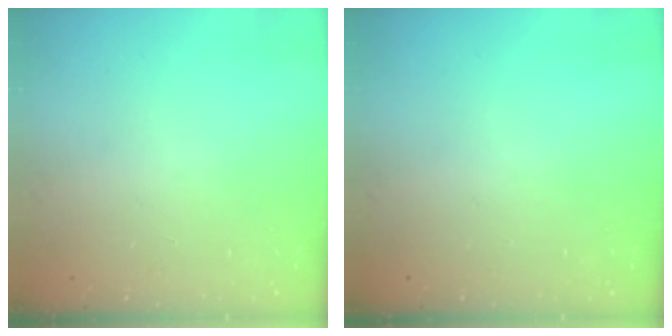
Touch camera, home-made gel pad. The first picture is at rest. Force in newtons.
{"total": 0.0}